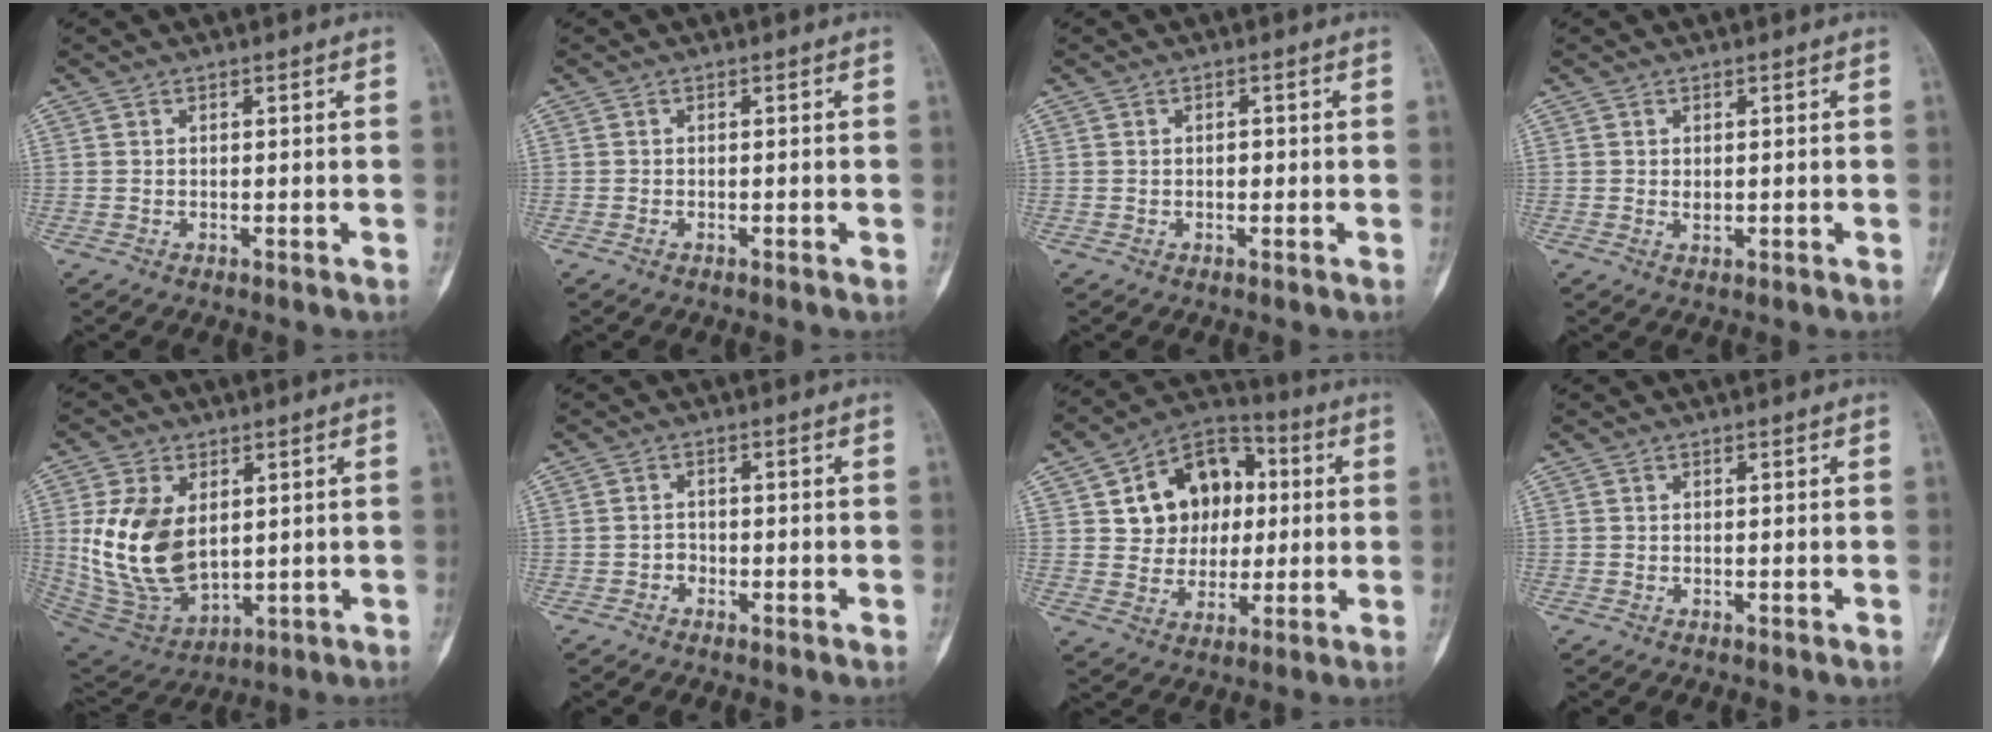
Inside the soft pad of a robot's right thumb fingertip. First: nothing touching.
{"total": 0.5, "force": [-0.3, 0.2, 0.4], "torque": [-0.011, 0.002, -0.004]}
{"total": 1.0, "force": [0.0, 0.7, 0.7], "torque": [-0.006, 0.003, -0.003]}
{"total": 1.1, "force": [0.0, 0.6, 0.9], "torque": [-0.014, -0.002, 0.003]}
{"total": 16.4, "force": [2.4, 10.3, 12.5], "torque": [-0.225, -0.018, 0.067]}
{"total": 1.4, "force": [-0.8, 1.1, 0.4], "torque": [-0.001, 0.005, -0.020]}
{"total": 15.4, "force": [3.0, 12.1, 8.9], "torque": [-0.089, 0.012, 0.049]}
{"total": 0.0}